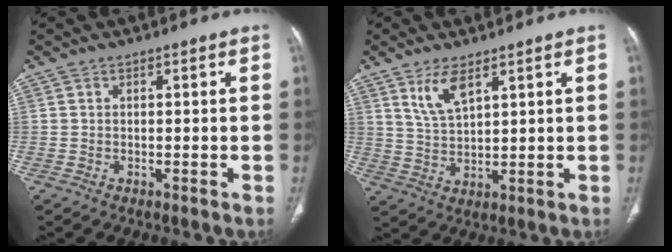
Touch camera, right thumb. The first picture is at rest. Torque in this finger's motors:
{"motor_torque": [-0.57, 0.86, 0.29, -0.14, 0.20]}